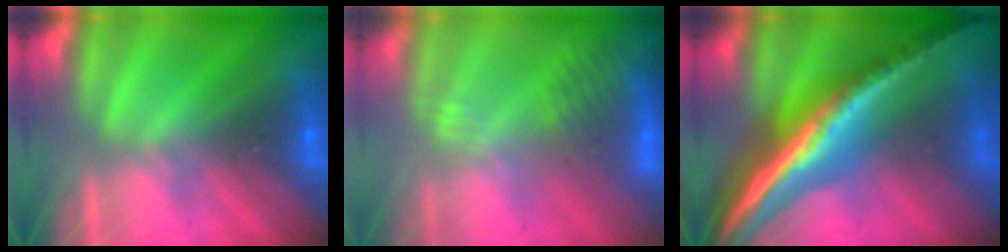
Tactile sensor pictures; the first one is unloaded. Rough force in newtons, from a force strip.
{"total": 2.7}
{"total": 5.6}